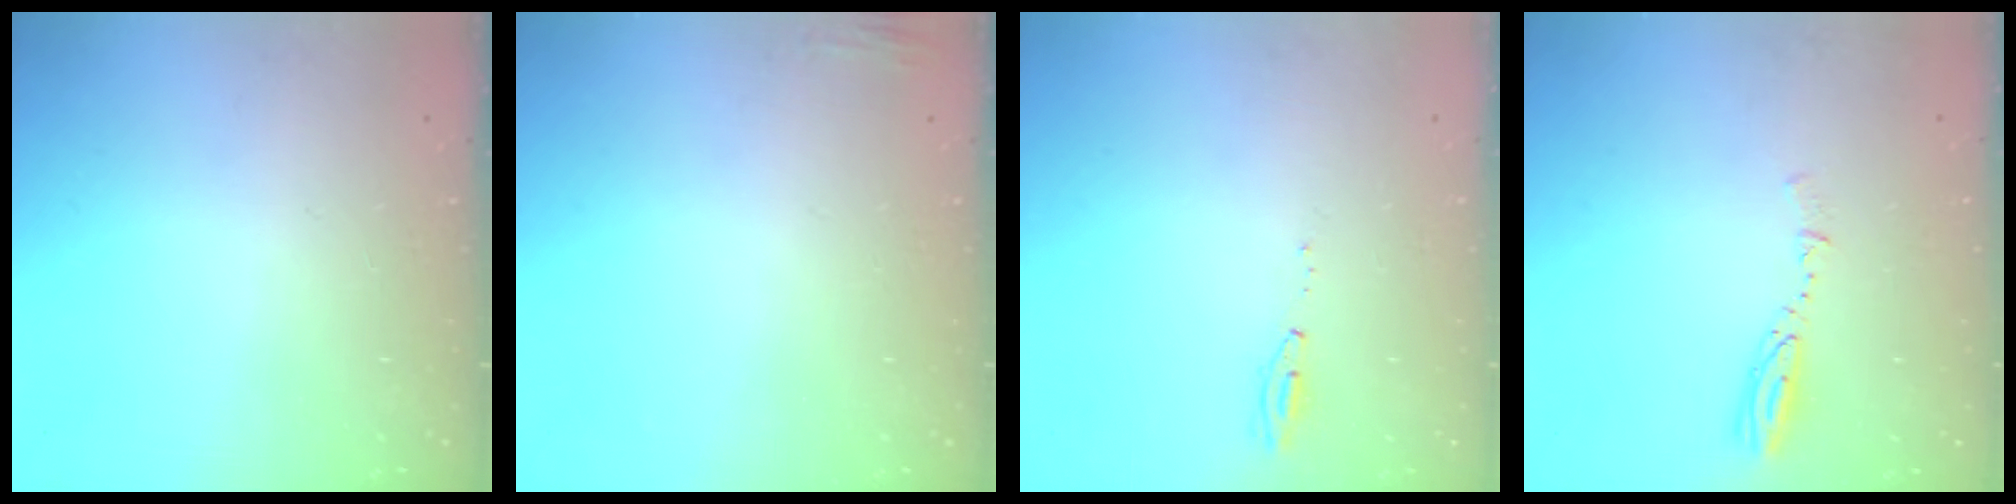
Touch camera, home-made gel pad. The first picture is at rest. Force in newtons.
{"total": 3.1, "press": 3.0, "slide": 0.8}
{"total": 5.0, "press": 3.7, "slide": 3.3}
{"total": 3.6, "press": 3.5, "slide": 0.4}